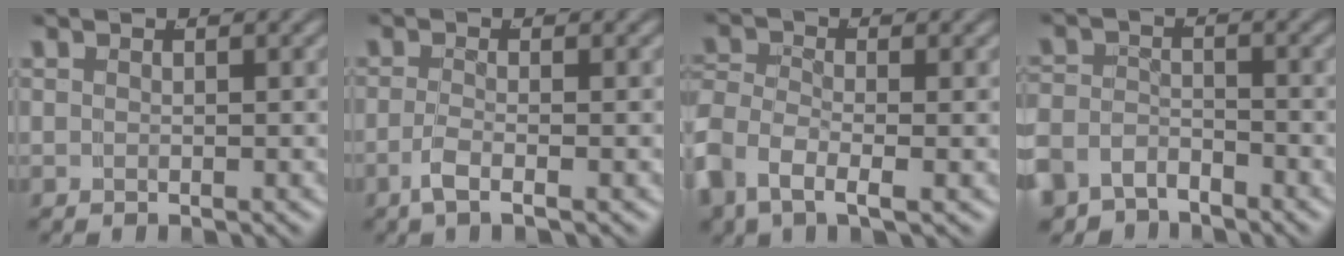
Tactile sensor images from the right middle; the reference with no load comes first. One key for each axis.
{"total": 2.1, "fx": -1.4, "fy": -0.1, "fz": 1.6, "tx": -0.038, "ty": -0.009, "tz": -0.020}
{"total": 4.8, "fx": -1.7, "fy": 3.2, "fz": 3.2, "tx": -0.097, "ty": -0.026, "tz": -0.022}
{"total": 5.0, "fx": -3.8, "fy": 3.0, "fz": 1.3, "tx": -0.038, "ty": -0.023, "tz": -0.062}